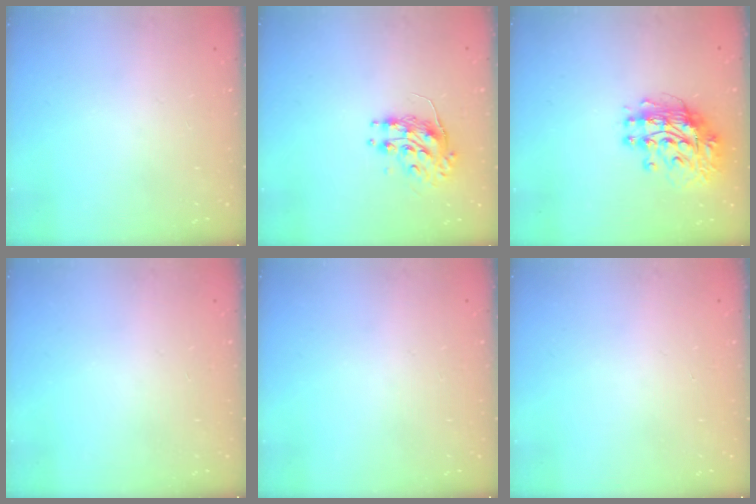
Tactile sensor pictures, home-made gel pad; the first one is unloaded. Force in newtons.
{"total": 8.7, "press": 8.7, "slide": 0.8}
{"total": 12.3, "press": 12.2, "slide": 1.1}
{"total": 0.0}
{"total": 0.0}
{"total": 0.0}